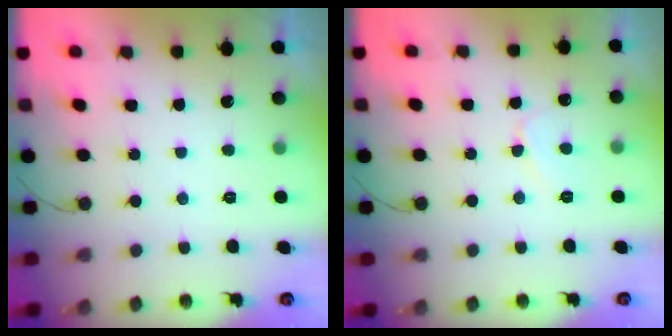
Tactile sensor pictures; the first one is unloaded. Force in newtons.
{"total": 4.9, "press": 4.8, "slide": 0.3}